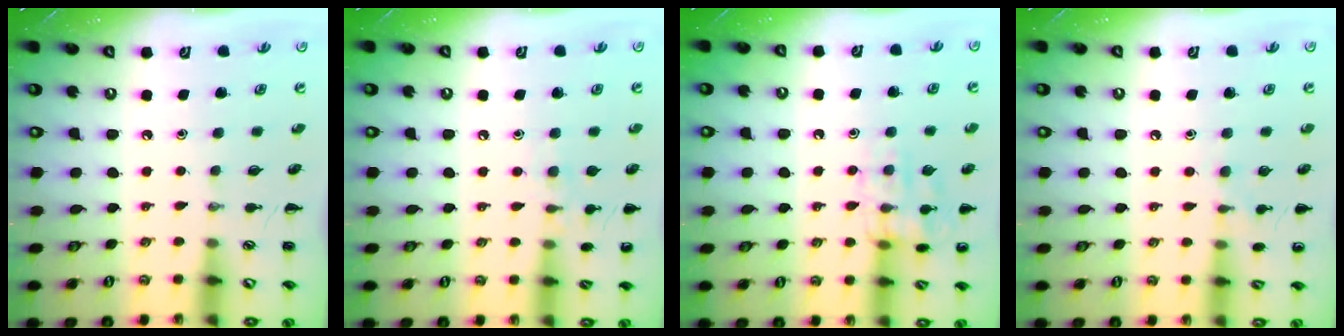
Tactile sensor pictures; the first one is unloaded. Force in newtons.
{"total": 7.3, "press": 7.0, "slide": 2.0}
{"total": 12.5, "press": 12.5, "slide": 0.6}
{"total": 5.6, "press": 5.4, "slide": 1.8}